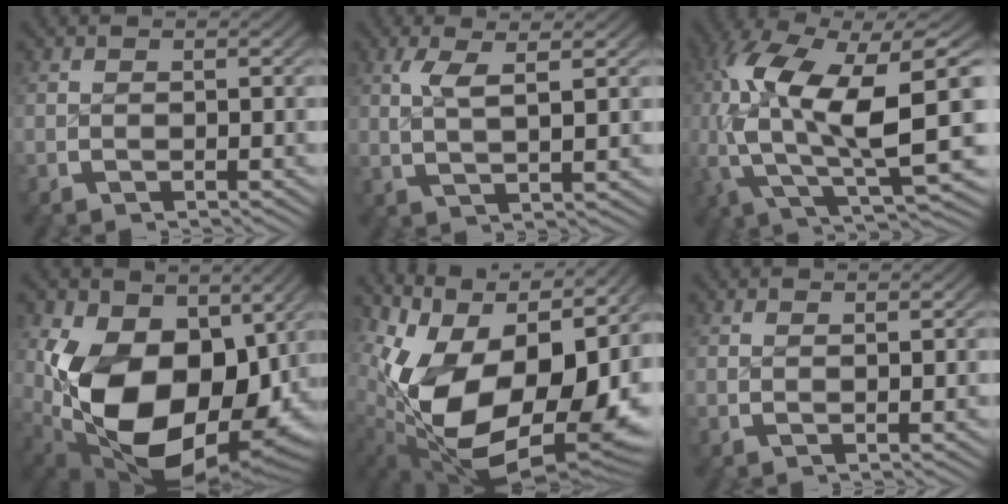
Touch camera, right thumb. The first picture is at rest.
{"total": 3.6, "force": [1.7, 0.6, 3.1], "torque": [-0.065, -0.002, 0.040]}
{"total": 15.9, "force": [-0.3, 8.2, 13.7], "torque": [-0.280, -0.042, 0.023]}
{"total": 21.1, "force": [-2.2, 13.8, 15.7], "torque": [-0.321, -0.098, 0.019]}
{"total": 21.6, "force": [-1.1, 13.2, 17.0], "torque": [-0.348, -0.077, 0.034]}
{"total": 0.8, "force": [0.6, -0.2, 0.5], "torque": [-0.008, -0.002, 0.014]}